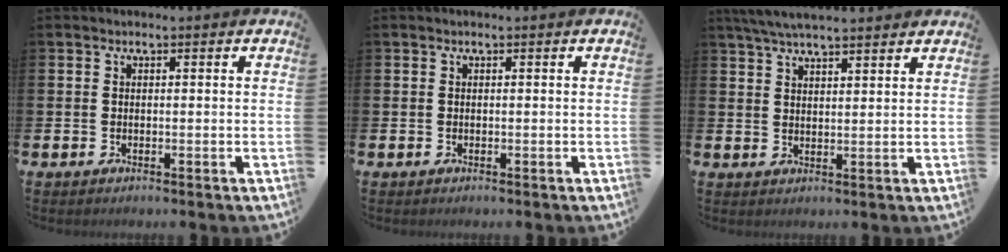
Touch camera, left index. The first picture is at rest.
{"total": 0.0}
{"total": 5.1, "force": [4.8, 0.7, 1.7], "torque": [-0.048, -0.010, 0.089]}